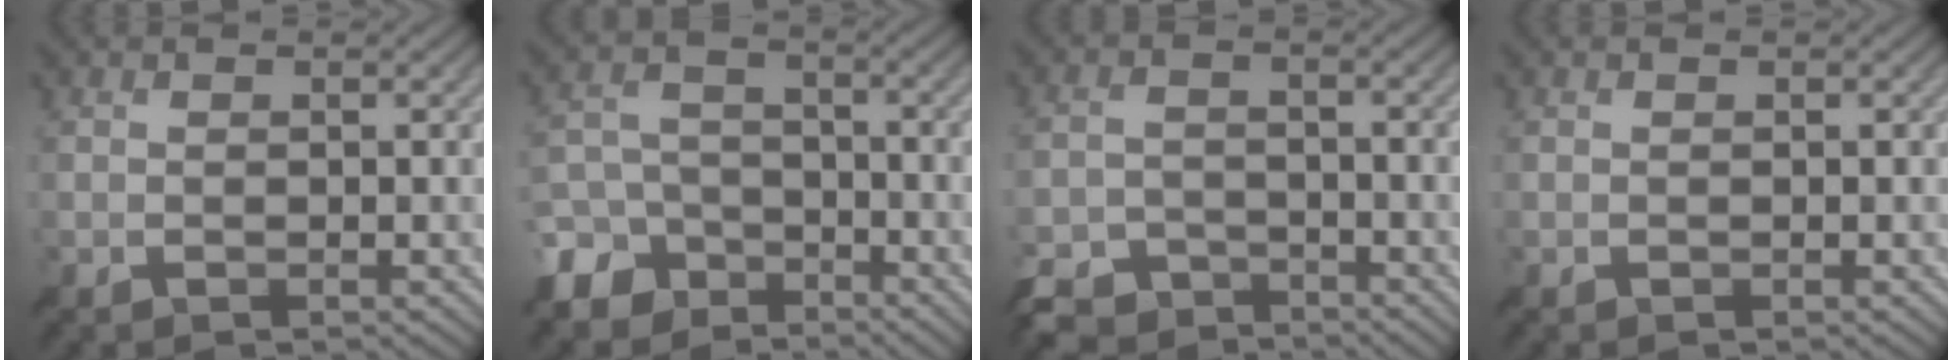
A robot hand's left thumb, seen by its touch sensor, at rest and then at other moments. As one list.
[{"total": 8.7, "force": [-6.0, 5.9, 2.3], "torque": [-0.059, -0.013, -0.128]}, {"total": 6.0, "force": [-5.3, 2.2, 1.6], "torque": [-0.034, -0.011, -0.107]}, {"total": 0.0}]